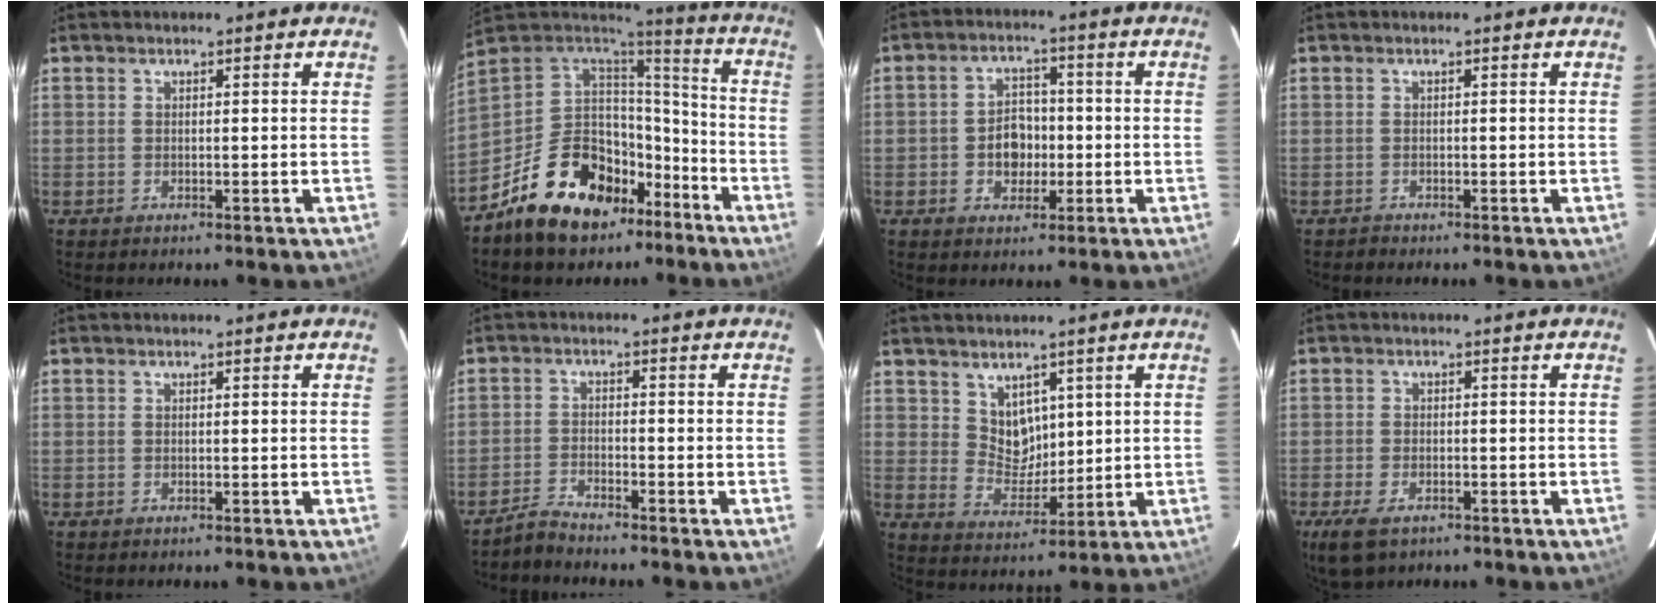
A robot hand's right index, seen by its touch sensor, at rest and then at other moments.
{"total": 21.9, "force": [-12.6, 12.5, 12.8], "torque": [-0.265, 0.015, -0.188]}
{"total": 6.1, "force": [-1.2, 4.9, 3.4], "torque": [-0.067, 0.015, -0.013]}
{"total": 0.7, "force": [-0.6, 0.2, -0.2], "torque": [0.002, 0.005, -0.013]}
{"total": 0.0}
{"total": 3.4, "force": [-3.3, 0.1, 0.8], "torque": [-0.030, 0.001, -0.069]}
{"total": 6.1, "force": [2.6, 4.9, 2.5], "torque": [-0.037, 0.001, 0.058]}
{"total": 6.7, "force": [-4.2, 3.3, 4.1], "torque": [-0.104, -0.020, -0.076]}